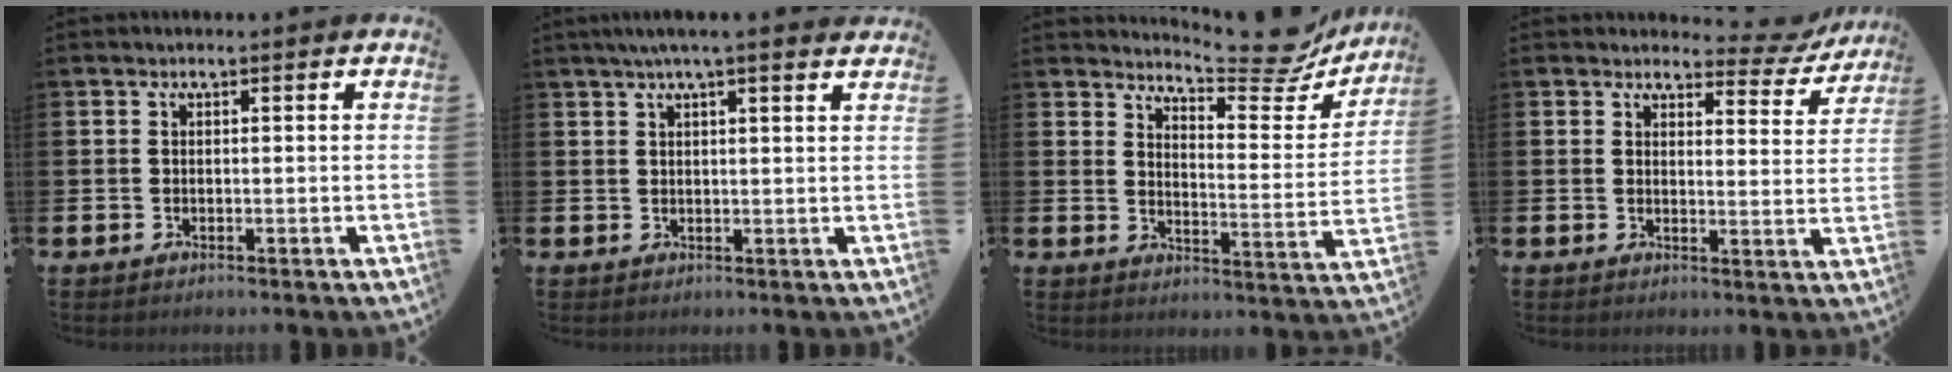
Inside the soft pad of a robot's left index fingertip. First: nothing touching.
{"total": 3.4, "force": [2.8, 0.0, 2.0], "torque": [-0.040, -0.003, 0.048]}
{"total": 9.4, "force": [8.8, 1.2, 3.2], "torque": [-0.053, -0.066, 0.151]}
{"total": 3.3, "force": [3.0, 1.4, 0.6], "torque": [-0.005, -0.025, 0.044]}